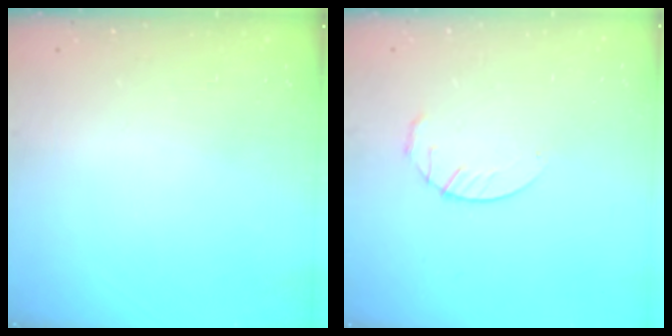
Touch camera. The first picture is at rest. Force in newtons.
{"total": 4.0, "press": 4.0, "slide": 0.6}